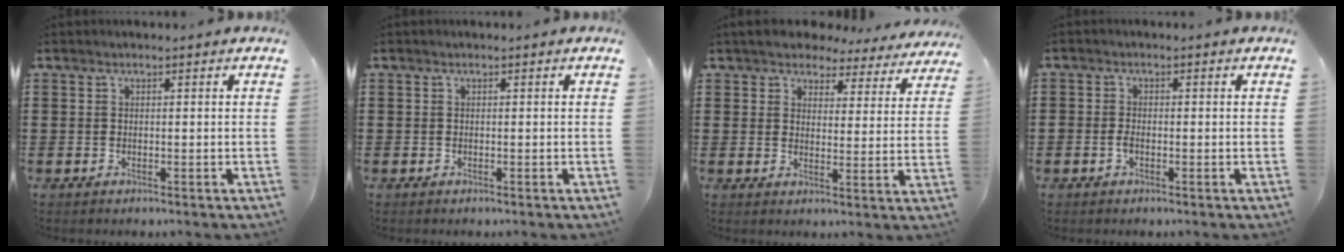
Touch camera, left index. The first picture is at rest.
{"total": 0.0}
{"total": 4.4, "force": [4.1, 1.2, 0.8], "torque": [-0.040, -0.017, 0.070]}
{"total": 1.4, "force": [-0.7, 0.7, 1.1], "torque": [-0.022, 0.000, -0.013]}